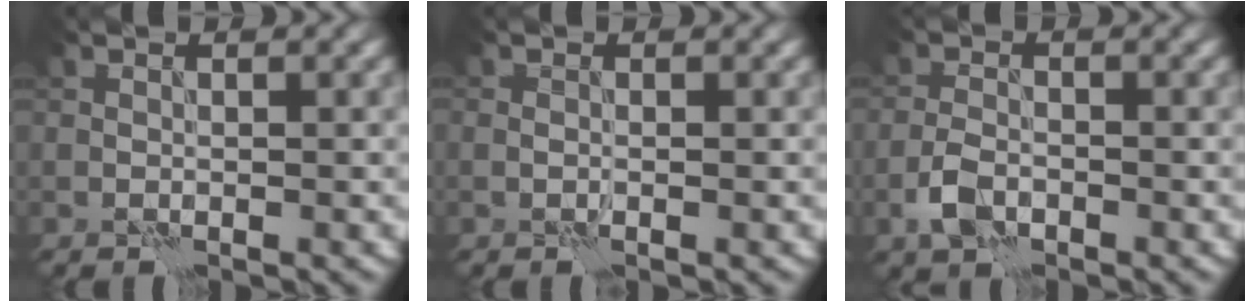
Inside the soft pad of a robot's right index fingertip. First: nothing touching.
{"total": 0.6, "force": [-0.1, 0.3, 0.5], "torque": [-0.010, -0.001, 0.000]}
{"total": 2.6, "force": [-1.3, 1.5, 1.7], "torque": [-0.037, 0.003, -0.032]}